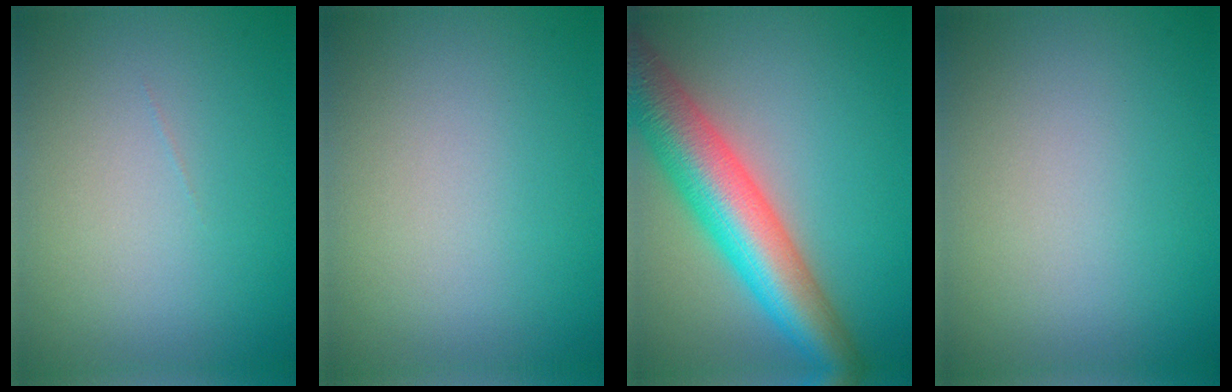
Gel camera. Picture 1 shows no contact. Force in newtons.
{"total": 0.0}
{"total": 9.5, "press": 9.5, "slide": 0.3}
{"total": 0.0}